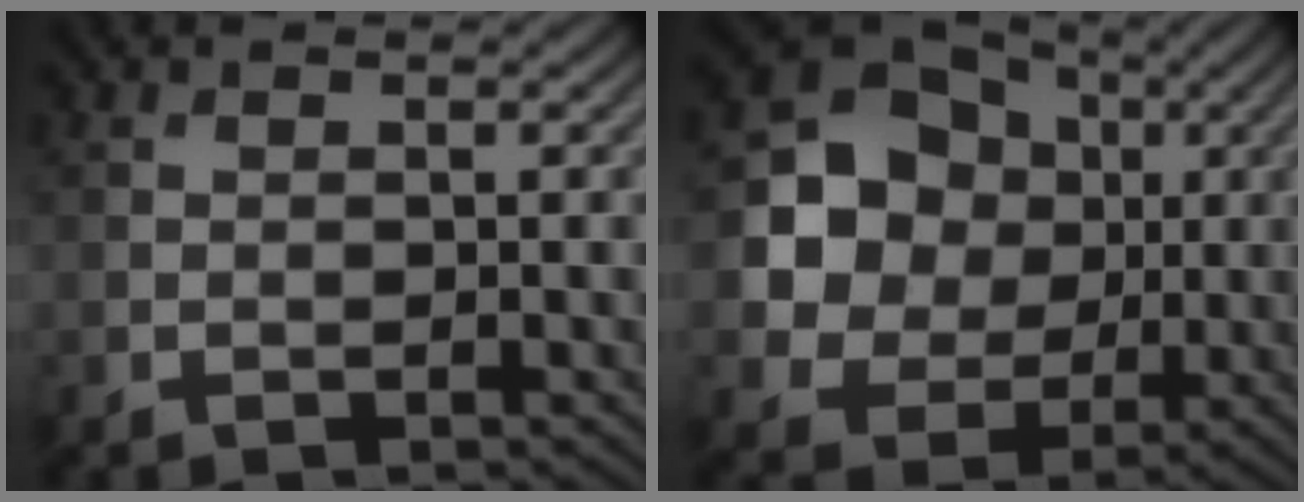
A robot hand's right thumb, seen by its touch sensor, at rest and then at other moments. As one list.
[{"total": 12.4, "force": [1.6, 10.9, 5.7], "torque": [-0.129, 0.009, 0.023]}]